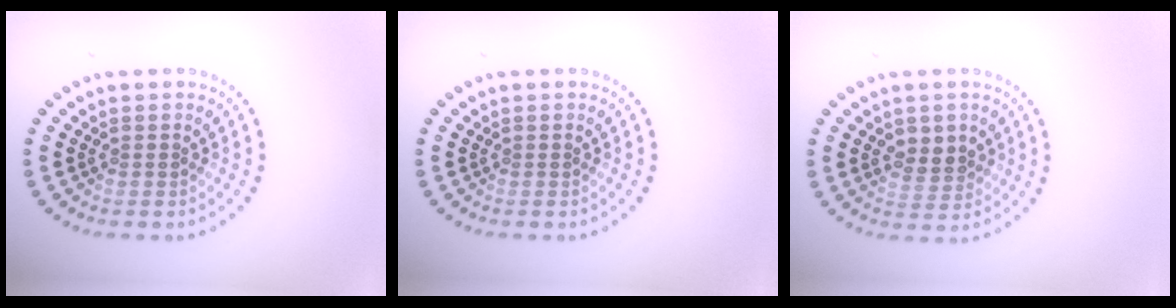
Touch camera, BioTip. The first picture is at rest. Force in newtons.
{"total": 0.0}
{"total": 2.7, "press": 2.7, "slide": 0.4}